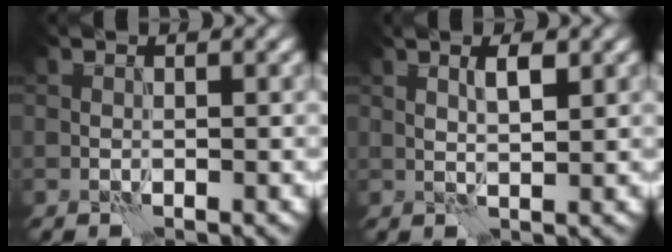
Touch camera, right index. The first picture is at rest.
{"total": 2.1, "force": [1.0, 0.4, 1.8], "torque": [-0.032, 0.001, 0.016]}